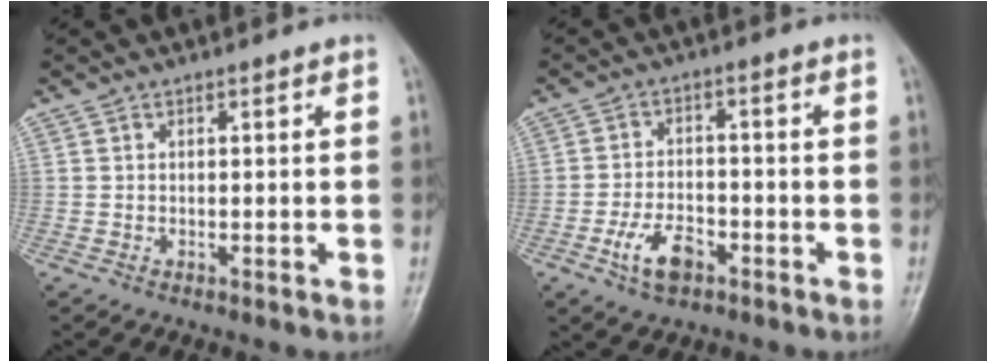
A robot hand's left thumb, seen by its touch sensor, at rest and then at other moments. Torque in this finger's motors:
{"motor_torque": [-0.29, 0.73, 0.85, 0.35, 0.03]}